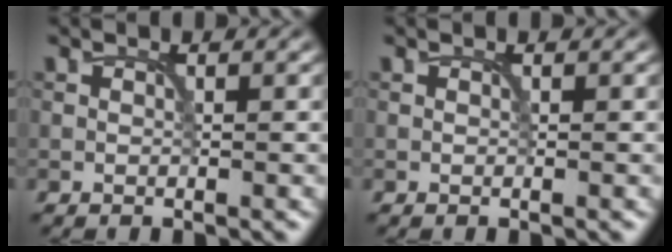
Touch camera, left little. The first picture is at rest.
{"total": 0.0}